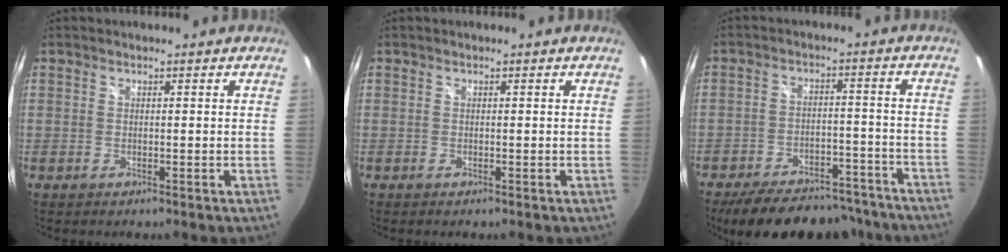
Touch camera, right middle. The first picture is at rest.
{"total": 0.0}
{"total": 21.1, "force": [-17.9, 7.6, 8.2], "torque": [-0.165, 0.012, -0.230]}